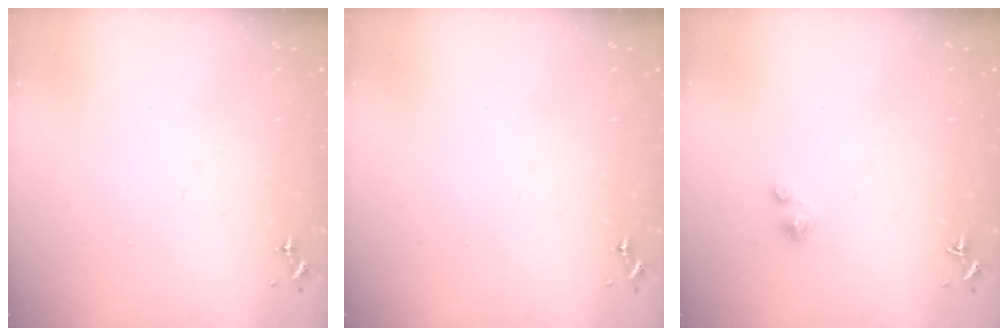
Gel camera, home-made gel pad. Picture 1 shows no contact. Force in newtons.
{"total": 0.0}
{"total": 3.0, "press": 3.0, "slide": 0.3}